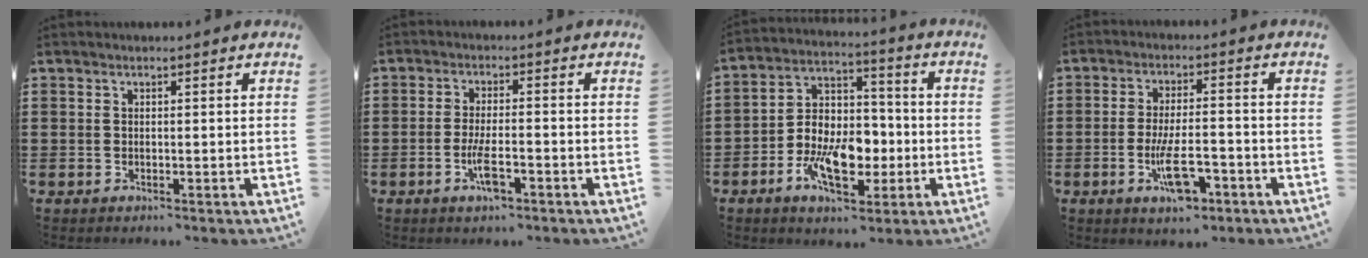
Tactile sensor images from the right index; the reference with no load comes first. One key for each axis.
{"total": 5.1, "fx": -2.2, "fy": 1.3, "fz": 4.4, "tx": -0.093, "ty": -0.004, "tz": -0.044}
{"total": 10.4, "fx": -3.5, "fy": 6.3, "fz": 7.5, "tx": -0.134, "ty": 0.008, "tz": -0.061}
{"total": 8.0, "fx": -3.4, "fy": 2.7, "fz": 6.7, "tx": -0.125, "ty": -0.002, "tz": -0.058}